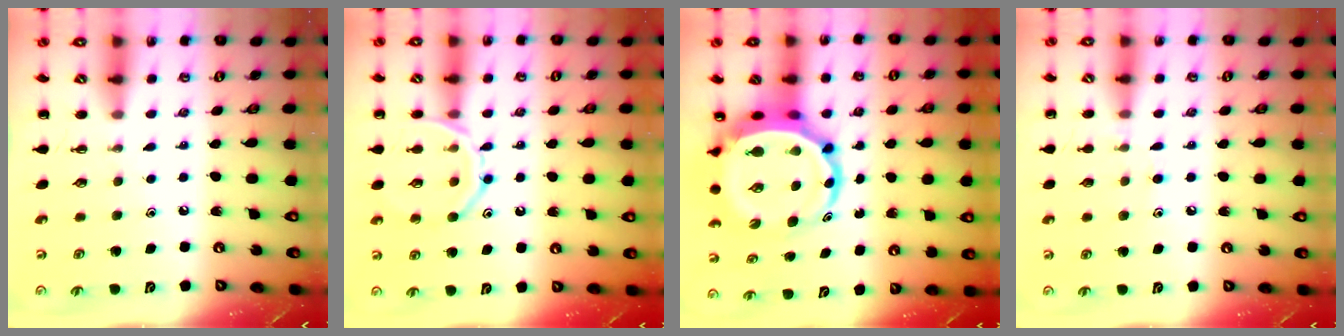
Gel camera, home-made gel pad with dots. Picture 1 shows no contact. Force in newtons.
{"total": 13.5, "press": 13.4, "slide": 1.4}
{"total": 9.0, "press": 8.6, "slide": 2.5}
{"total": 6.5, "press": 6.1, "slide": 2.3}